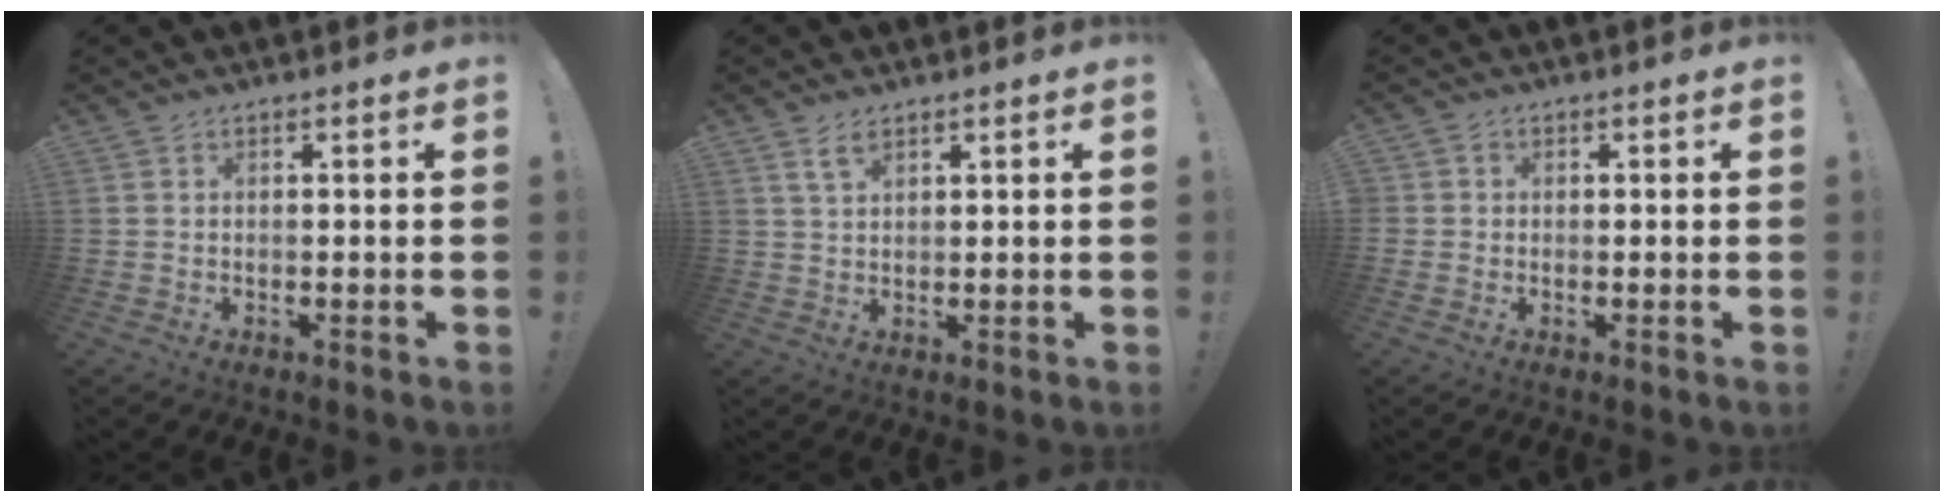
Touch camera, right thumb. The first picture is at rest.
{"total": 3.3, "force": [2.0, 1.3, 2.3], "torque": [-0.039, -0.005, 0.035]}
{"total": 1.1, "force": [-0.2, 1.1, 0.4], "torque": [-0.014, 0.006, -0.002]}